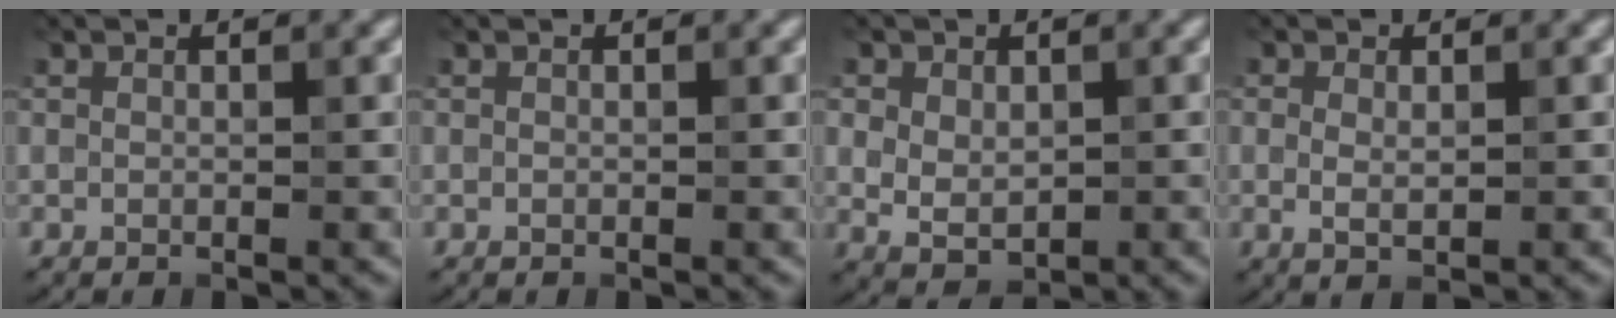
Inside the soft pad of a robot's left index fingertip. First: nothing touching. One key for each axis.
{"total": 0.0}
{"total": 2.9, "fx": 0.4, "fy": 2.1, "fz": 1.9, "tx": -0.032, "ty": -0.005, "tz": 0.011}
{"total": 1.6, "fx": 0.1, "fy": 0.8, "fz": 1.4, "tx": -0.027, "ty": -0.002, "tz": 0.005}